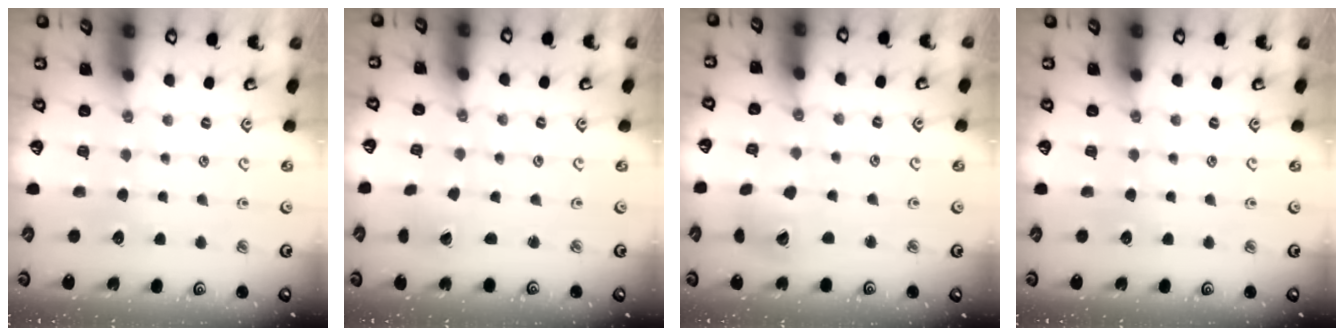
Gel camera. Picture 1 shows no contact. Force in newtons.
{"total": 1.9, "press": 1.9, "slide": 0.2}
{"total": 7.4, "press": 7.3, "slide": 1.1}
{"total": 0.0}